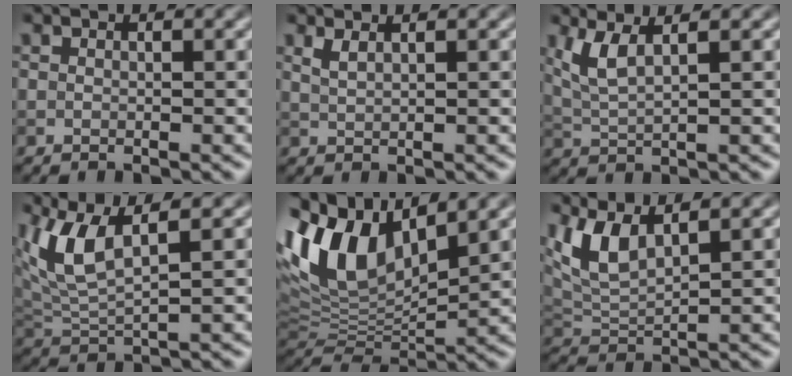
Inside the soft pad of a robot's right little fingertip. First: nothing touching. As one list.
[{"total": 1.4, "force": [0.9, 0.5, 0.9], "torque": [-0.015, 0.001, 0.017]}, {"total": 3.3, "force": [1.6, 0.9, 2.7], "torque": [-0.060, 0.000, 0.036]}, {"total": 5.4, "force": [2.7, 1.7, 4.3], "torque": [-0.107, 0.002, 0.058]}, {"total": 10.3, "force": [4.8, 4.8, 7.8], "torque": [-0.163, 0.012, 0.087]}, {"total": 4.6, "force": [2.6, 1.6, 3.4], "torque": [-0.088, 0.002, 0.055]}]